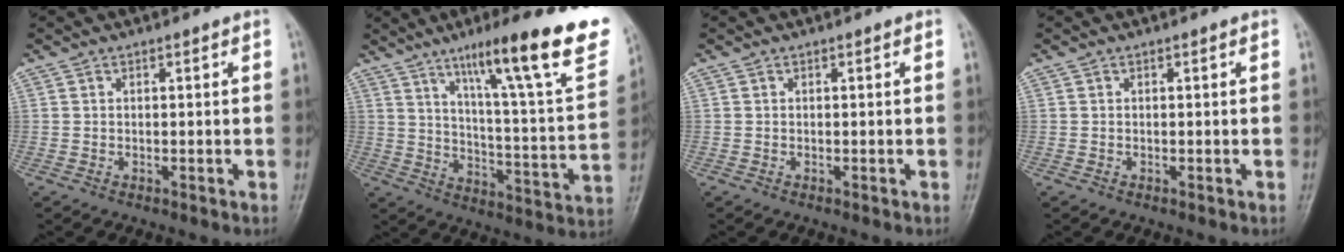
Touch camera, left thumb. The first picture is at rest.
{"total": 25.4, "force": [15.1, 3.8, 20.0], "torque": [-0.271, -0.053, 0.223]}
{"total": 0.0}
{"total": 0.0}